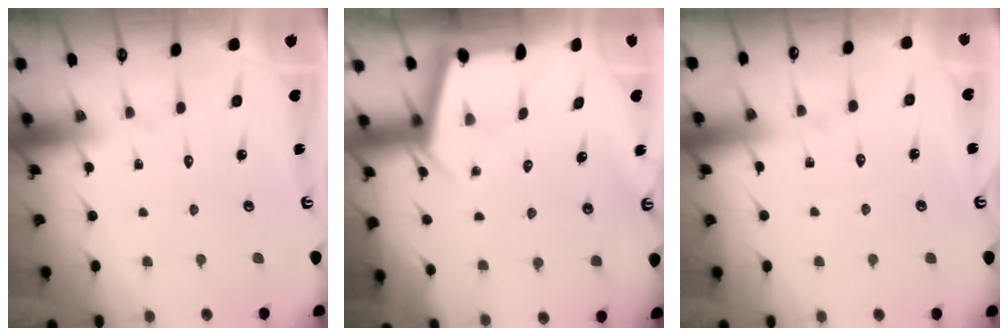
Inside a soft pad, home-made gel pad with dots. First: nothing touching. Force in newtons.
{"total": 2.4, "press": 2.4, "slide": 0.3}
{"total": 4.4, "press": 4.3, "slide": 0.7}